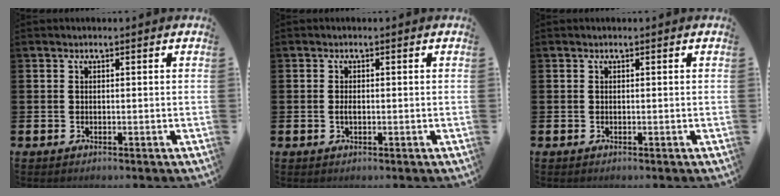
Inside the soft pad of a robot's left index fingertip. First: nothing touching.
{"total": 1.0, "force": [-0.1, 0.5, 0.9], "torque": [-0.017, 0.002, -0.004]}
{"total": 0.0}